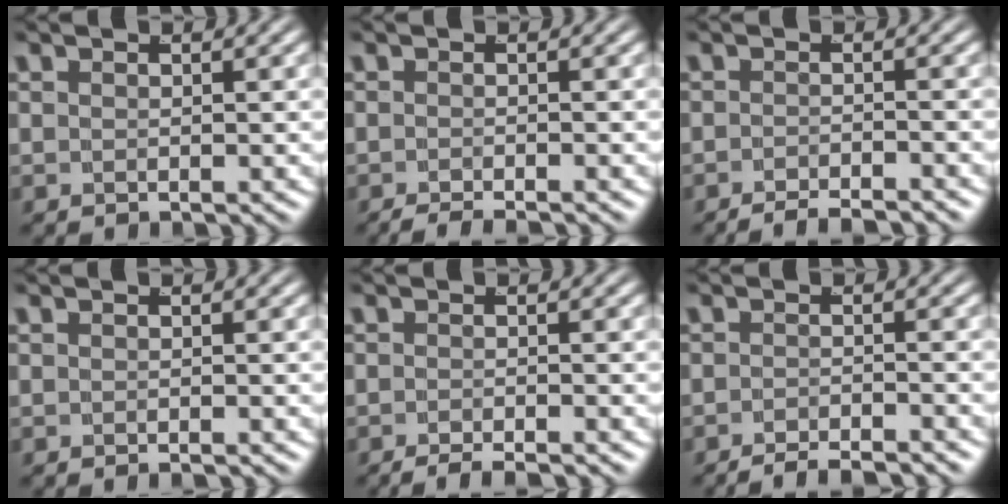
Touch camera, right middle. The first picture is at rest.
{"total": 2.1, "force": [-2.0, 0.0, 0.6], "torque": [-0.005, -0.006, -0.031]}
{"total": 3.0, "force": [-2.9, 0.1, 0.6], "torque": [-0.007, -0.004, -0.048]}
{"total": 0.6, "force": [-0.5, -0.2, 0.1], "torque": [-0.002, 0.002, -0.010]}
{"total": 2.4, "force": [-2.3, 0.0, 0.7], "torque": [-0.011, -0.006, -0.036]}
{"total": 3.4, "force": [-3.3, 0.3, 0.7], "torque": [-0.005, -0.004, -0.055]}